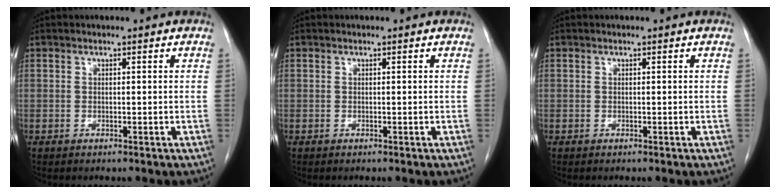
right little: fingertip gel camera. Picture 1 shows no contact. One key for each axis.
{"total": 0.0}
{"total": 0.0}